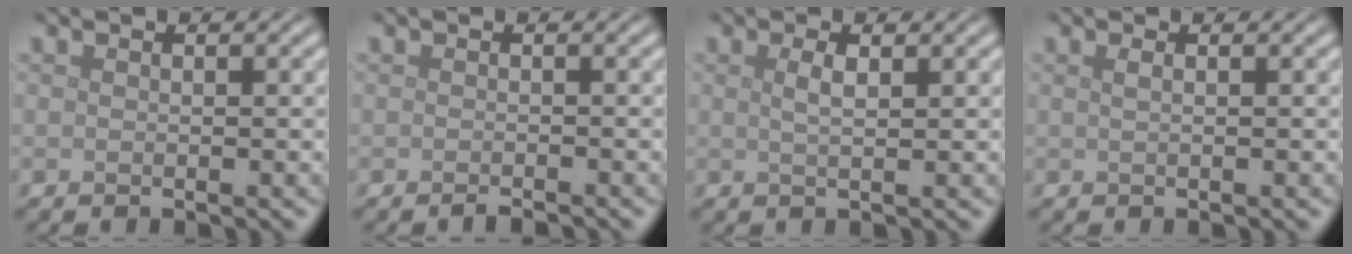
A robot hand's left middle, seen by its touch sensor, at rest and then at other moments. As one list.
[{"total": 0.8, "force": [-0.6, 0.0, 0.4], "torque": [-0.005, 0.000, -0.012]}, {"total": 1.6, "force": [0.7, 0.5, 1.4], "torque": [-0.023, 0.003, 0.009]}, {"total": 0.9, "force": [0.3, 0.4, 0.7], "torque": [-0.009, -0.001, -0.001]}]